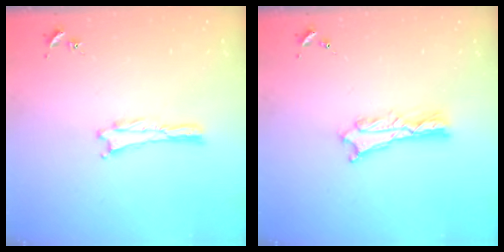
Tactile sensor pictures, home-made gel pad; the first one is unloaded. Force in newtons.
{"total": 2.4, "press": 2.4, "slide": 0.2}